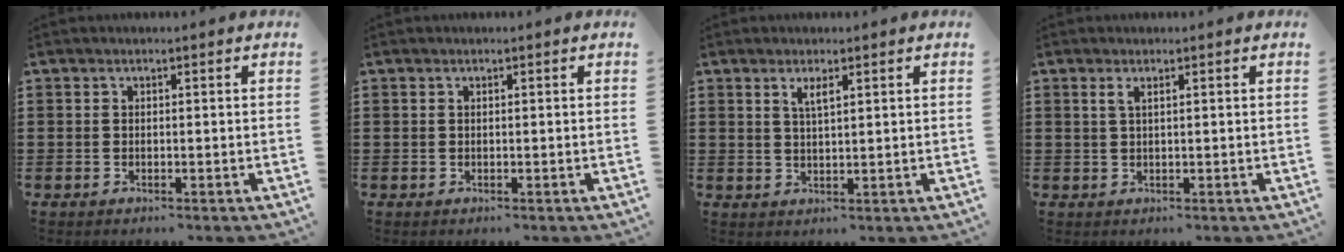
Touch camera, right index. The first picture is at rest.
{"total": 0.0}
{"total": 2.4, "force": [1.3, 0.6, 1.9], "torque": [-0.040, 0.002, 0.022]}
{"total": 1.3, "force": [0.6, 0.2, 1.1], "torque": [-0.024, 0.003, 0.010]}